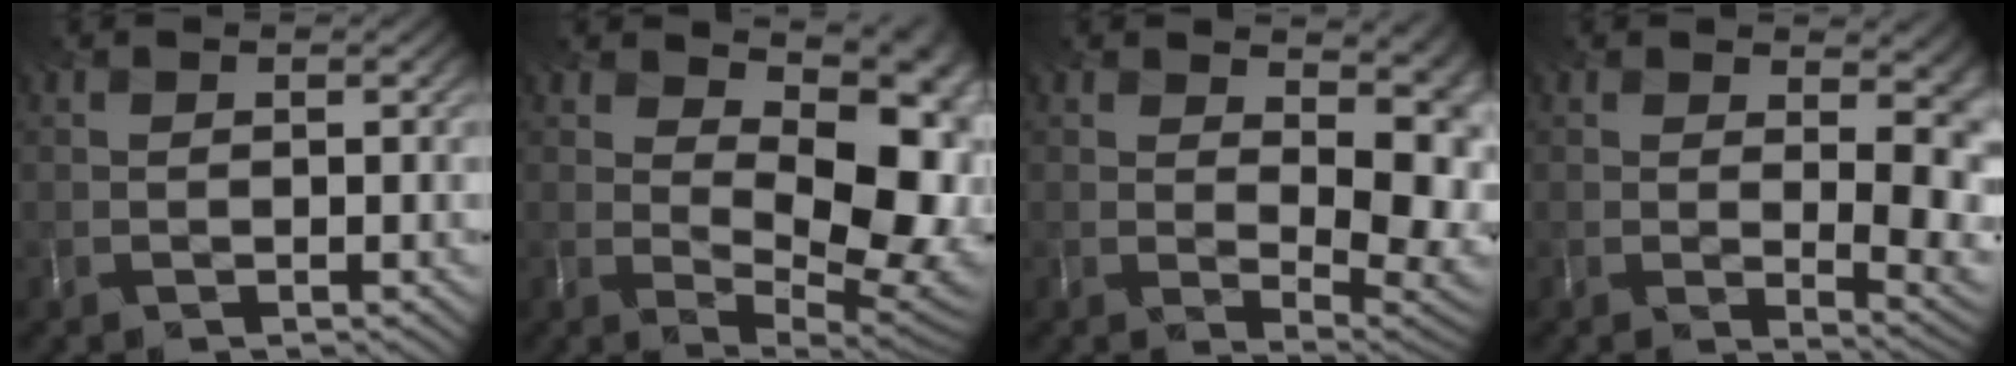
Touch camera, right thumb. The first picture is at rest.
{"total": 14.1, "force": [3.6, 7.2, 11.5], "torque": [-0.151, 0.001, 0.072]}
{"total": 11.0, "force": [3.7, 4.7, 9.2], "torque": [-0.110, 0.002, 0.071]}
{"total": 10.9, "force": [2.3, 4.3, 9.7], "torque": [-0.111, 0.006, 0.049]}